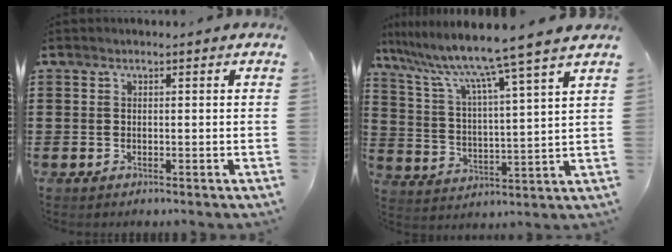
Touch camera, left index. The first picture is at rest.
{"total": 9.2, "force": [7.9, -1.6, 4.4], "torque": [-0.120, -0.059, 0.123]}